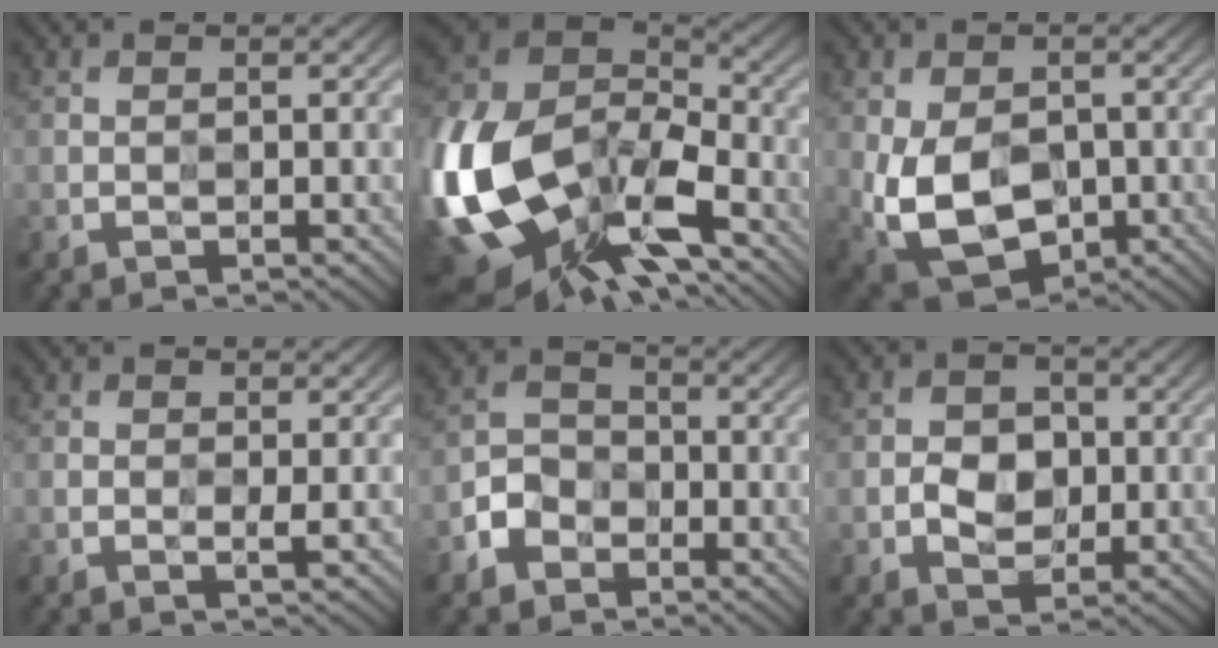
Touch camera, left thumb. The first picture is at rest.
{"total": 19.4, "force": [-7.6, 12.4, 12.8], "torque": [-0.320, -0.034, -0.134]}
{"total": 9.6, "force": [-1.4, 6.8, 6.7], "torque": [-0.159, -0.021, -0.023]}
{"total": 0.5, "force": [0.3, 0.1, 0.4], "torque": [-0.007, -0.001, 0.006]}
{"total": 4.1, "force": [-2.5, 3.1, 0.7], "torque": [-0.005, 0.004, -0.060]}
{"total": 3.6, "force": [-0.6, 3.1, 1.7], "torque": [-0.020, 0.002, -0.016]}